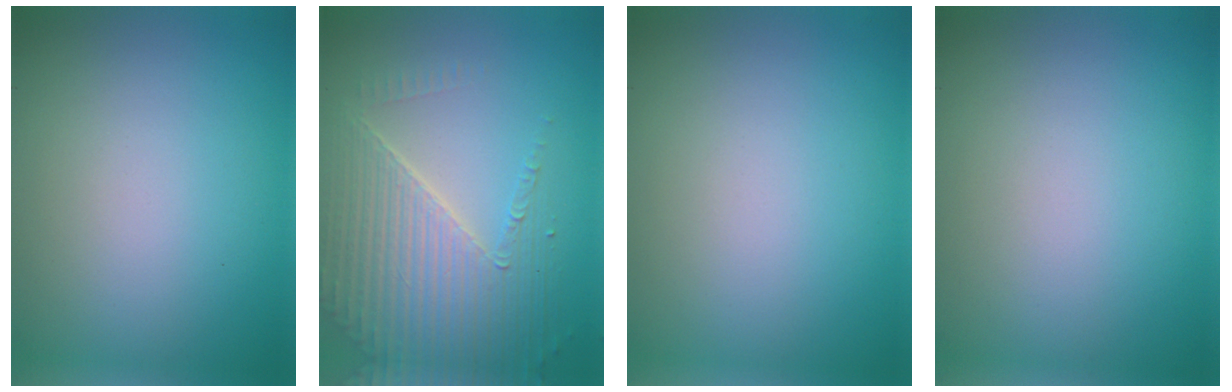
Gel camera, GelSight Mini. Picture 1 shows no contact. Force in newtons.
{"total": 5.8, "press": 4.5, "slide": 3.7}
{"total": 0.0}
{"total": 0.0}